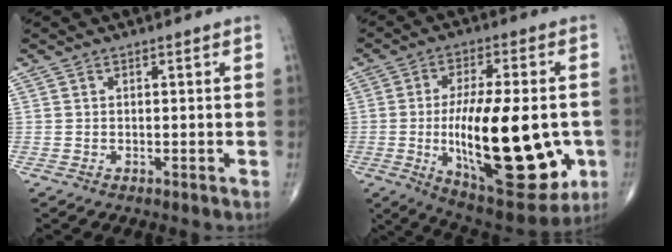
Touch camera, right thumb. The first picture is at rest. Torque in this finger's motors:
{"motor_torque": [1.44, 3.56, 1.63, 1.02, 0.69]}